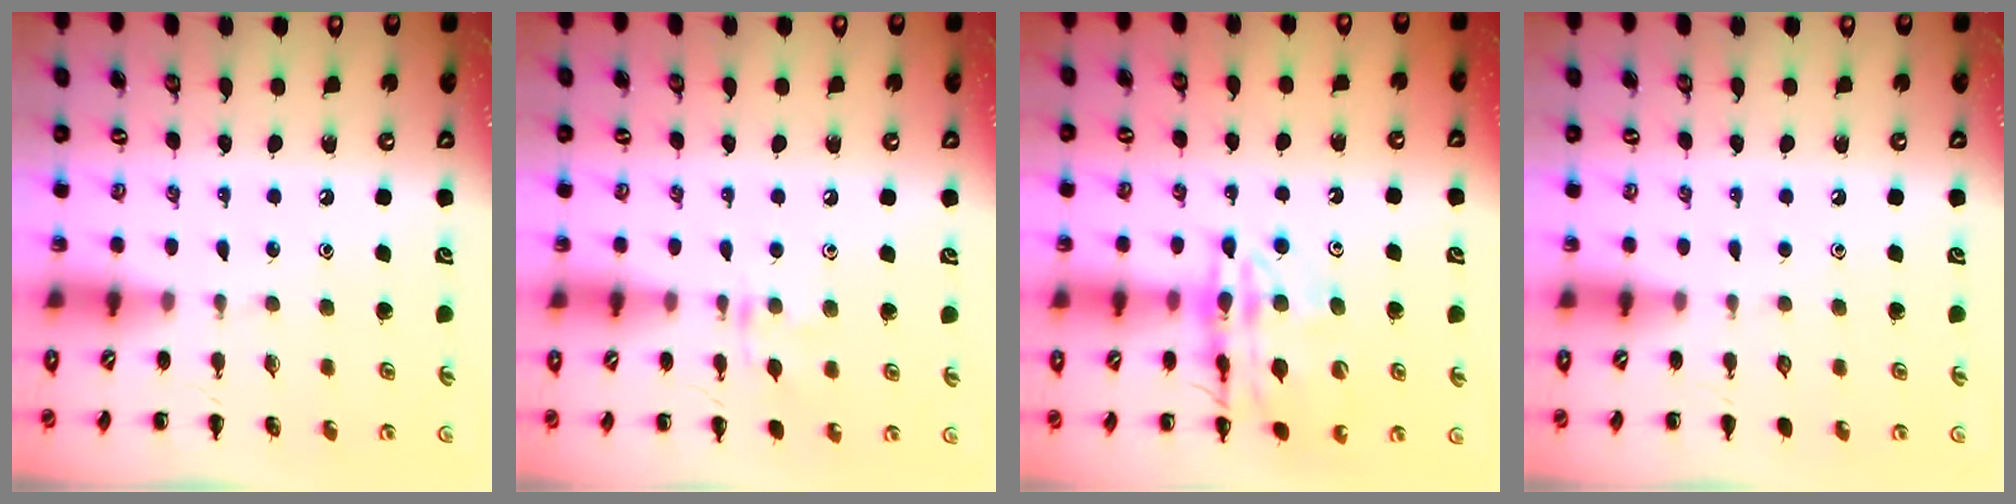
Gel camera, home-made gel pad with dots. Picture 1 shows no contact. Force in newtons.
{"total": 7.8, "press": 7.6, "slide": 1.3}
{"total": 17.7, "press": 17.6, "slide": 1.6}
{"total": 0.0}